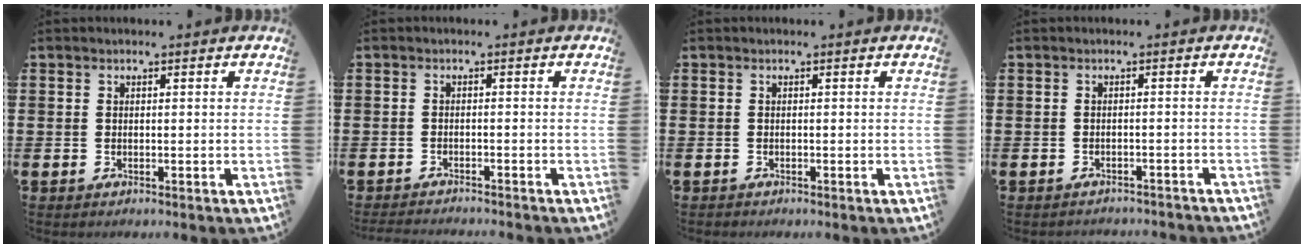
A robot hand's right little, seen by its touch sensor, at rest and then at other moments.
{"total": 1.3, "force": [-1.3, -0.1, 0.1], "torque": [-0.003, 0.001, -0.025]}
{"total": 0.0}
{"total": 1.1, "force": [-1.1, 0.0, 0.0], "torque": [-0.003, 0.002, -0.022]}